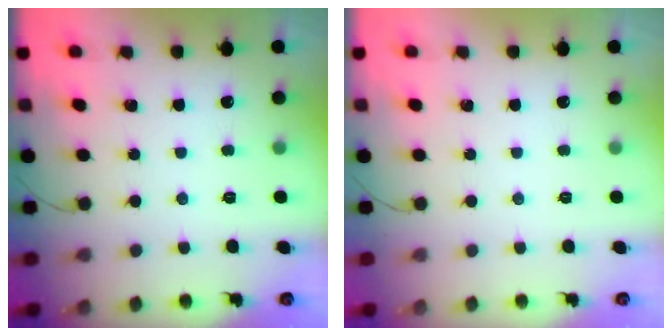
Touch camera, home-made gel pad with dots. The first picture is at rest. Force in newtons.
{"total": 0.0}